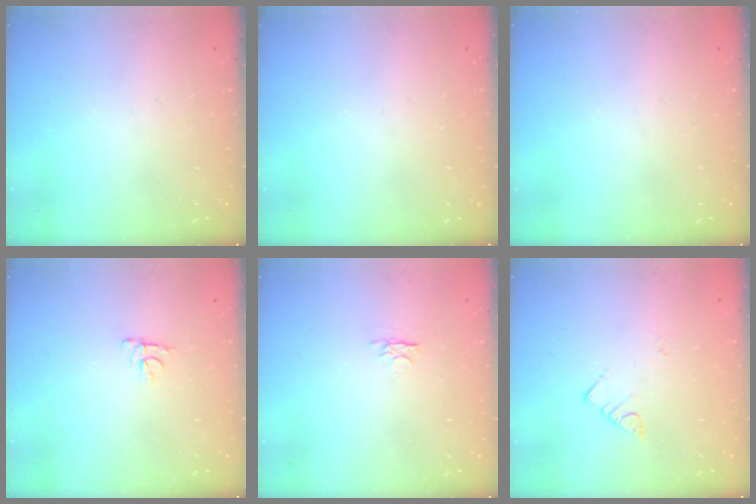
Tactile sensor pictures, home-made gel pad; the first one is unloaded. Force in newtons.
{"total": 0.0}
{"total": 0.0}
{"total": 4.0, "press": 4.0, "slide": 0.3}
{"total": 2.6, "press": 2.6, "slide": 0.3}
{"total": 2.7, "press": 2.7, "slide": 0.3}